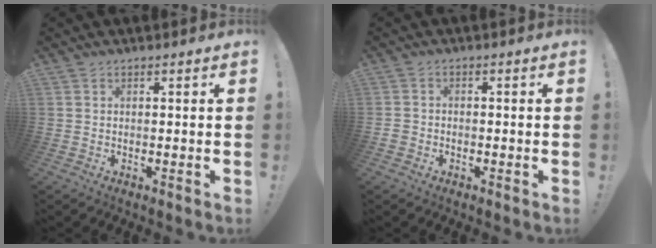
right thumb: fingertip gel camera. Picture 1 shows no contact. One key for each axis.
{"total": 2.2, "fx": -1.3, "fy": 1.7, "fz": 0.6, "tx": -0.005, "ty": 0.010, "tz": -0.023}